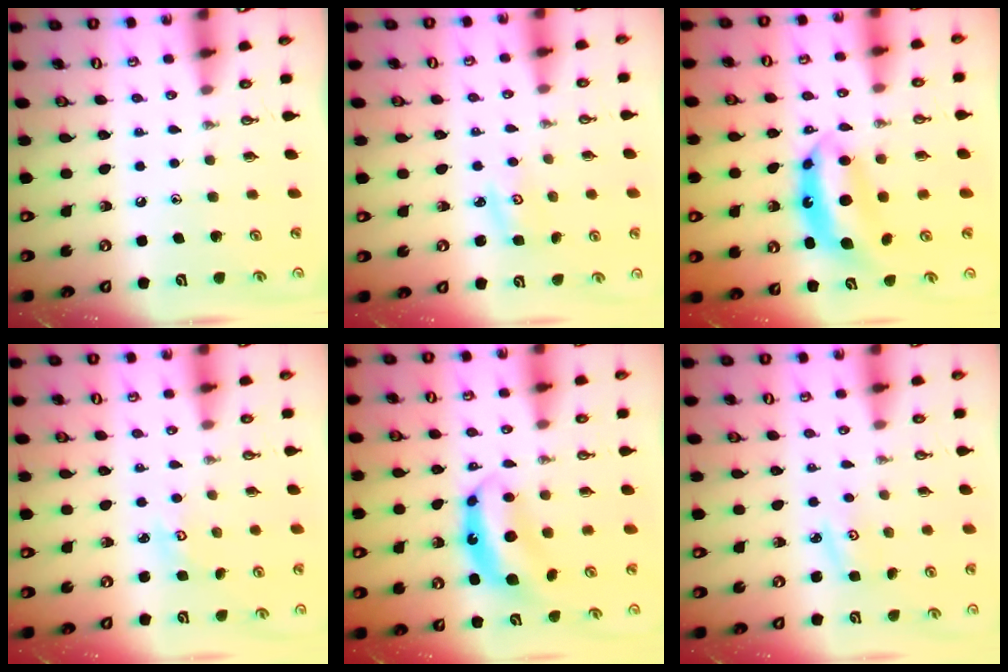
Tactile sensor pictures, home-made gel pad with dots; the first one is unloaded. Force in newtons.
{"total": 3.1, "press": 3.1, "slide": 0.4}
{"total": 7.2, "press": 7.2, "slide": 0.7}
{"total": 2.8, "press": 2.8, "slide": 0.3}
{"total": 7.8, "press": 7.8, "slide": 0.5}
{"total": 3.7, "press": 3.6, "slide": 0.6}